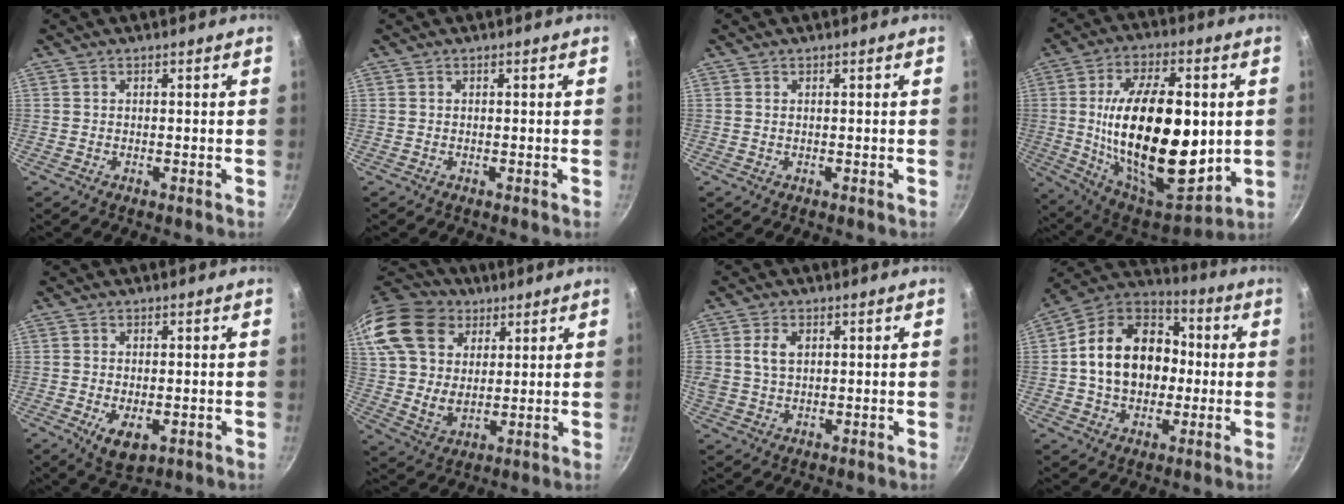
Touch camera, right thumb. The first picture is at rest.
{"total": 0.0}
{"total": 0.0}
{"total": 29.1, "force": [0.8, 14.7, 25.2], "torque": [-0.417, -0.018, 0.024]}
{"total": 5.9, "force": [-1.5, 3.2, 4.7], "torque": [-0.071, -0.012, -0.015]}
{"total": 21.6, "force": [11.4, 14.9, 10.6], "torque": [-0.214, -0.014, 0.214]}
{"total": 5.2, "force": [1.3, 3.6, 3.5], "torque": [-0.058, 0.001, 0.025]}
{"total": 19.0, "force": [0.4, 14.3, 12.4], "torque": [-0.185, 0.034, -0.004]}